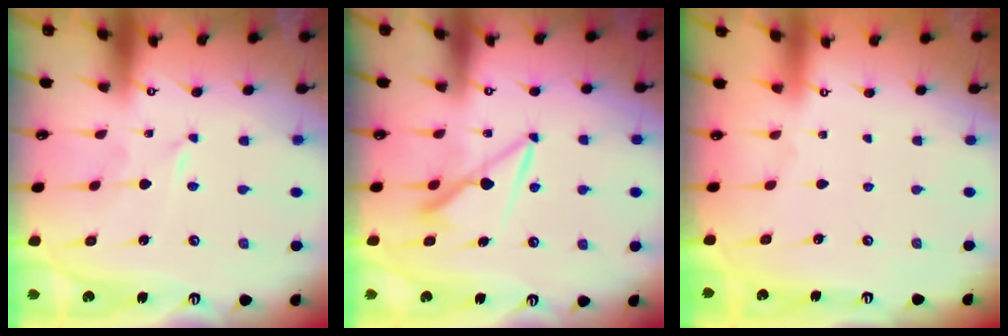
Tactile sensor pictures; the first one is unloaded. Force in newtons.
{"total": 7.6, "press": 7.5, "slide": 1.0}
{"total": 0.0}